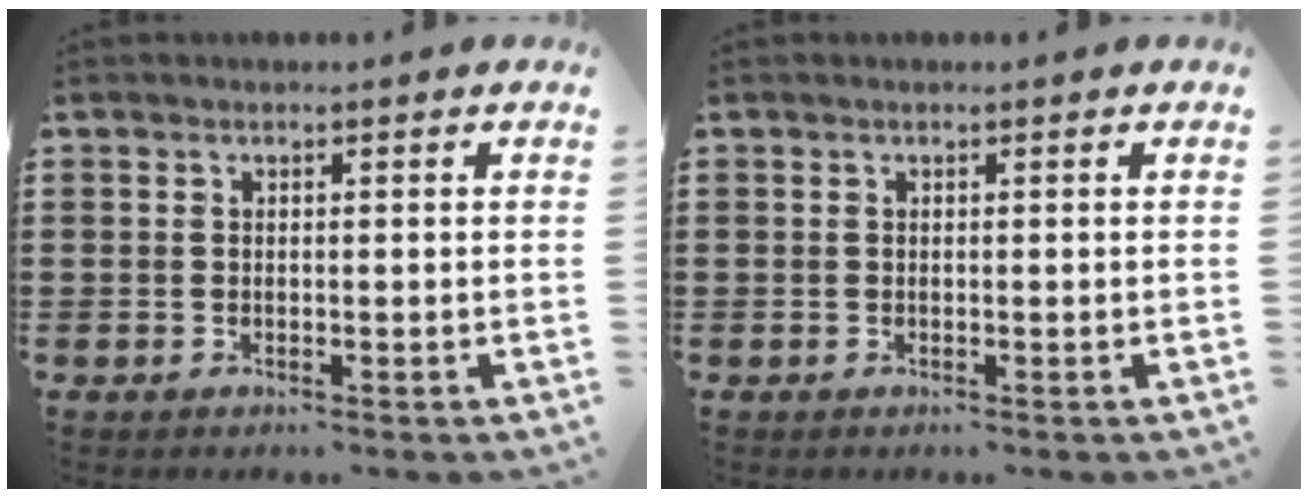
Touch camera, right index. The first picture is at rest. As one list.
[{"total": 0.0}]